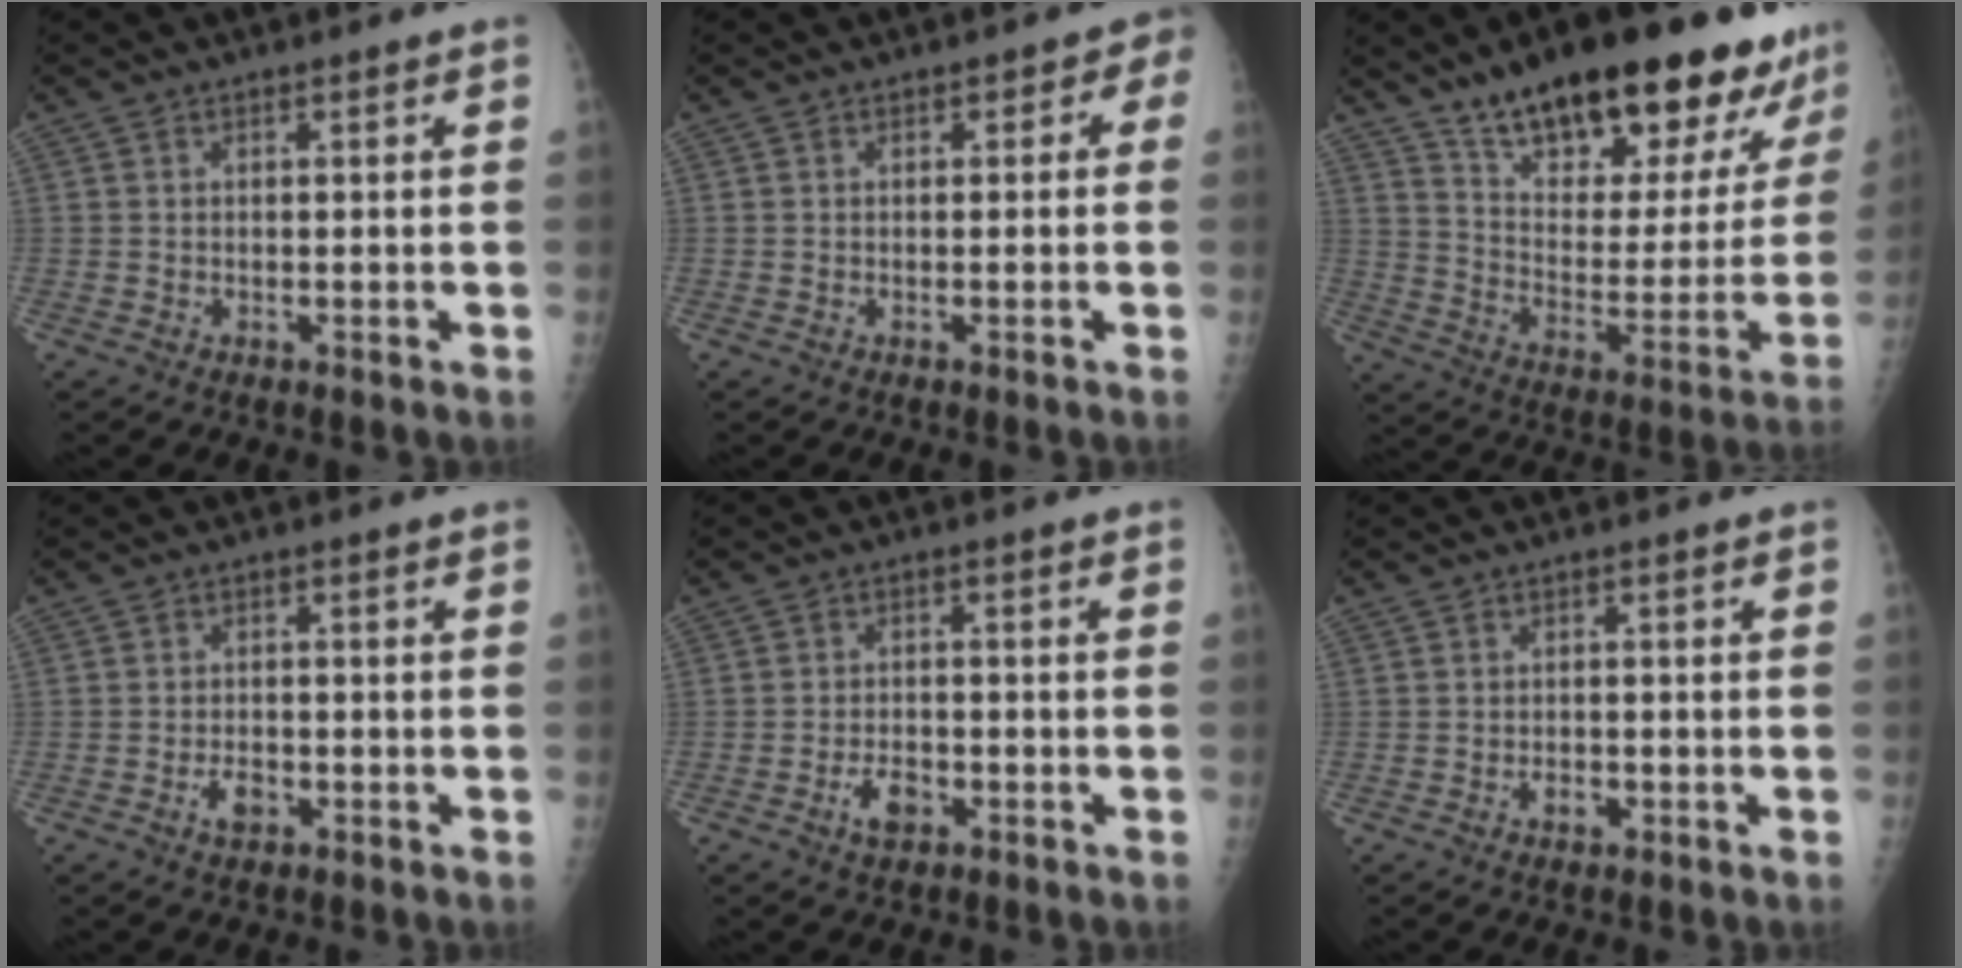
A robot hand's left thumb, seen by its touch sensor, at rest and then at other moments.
{"total": 2.2, "force": [0.1, 1.7, 1.3], "torque": [0.008, 0.008, -0.007]}
{"total": 28.9, "force": [20.4, 9.5, 18.1], "torque": [-0.231, -0.075, 0.312]}
{"total": 2.8, "force": [-1.3, 1.7, 1.8], "torque": [-0.028, 0.005, -0.021]}
{"total": 3.9, "force": [-1.9, 2.3, 2.5], "torque": [-0.038, 0.010, -0.033]}
{"total": 1.9, "force": [-0.8, 1.2, 1.1], "torque": [-0.013, 0.005, -0.012]}